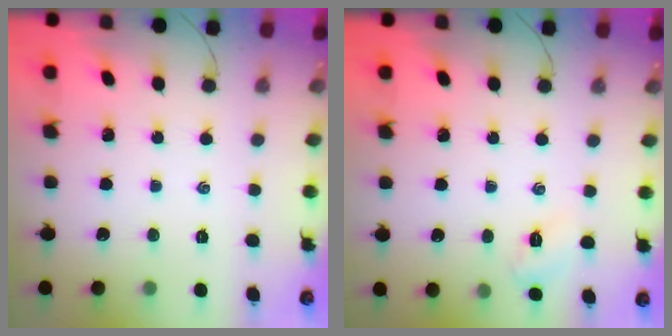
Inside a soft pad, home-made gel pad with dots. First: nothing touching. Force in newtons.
{"total": 5.1, "press": 4.9, "slide": 1.4}